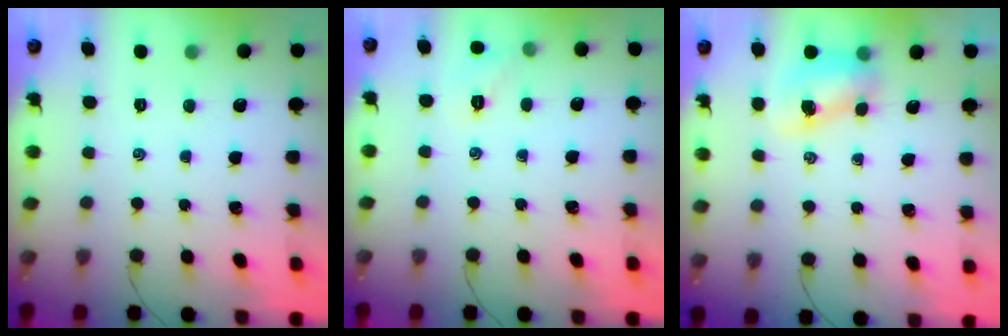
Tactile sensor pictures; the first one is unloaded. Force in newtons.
{"total": 6.0, "press": 5.8, "slide": 1.5}
{"total": 7.6, "press": 7.5, "slide": 1.0}